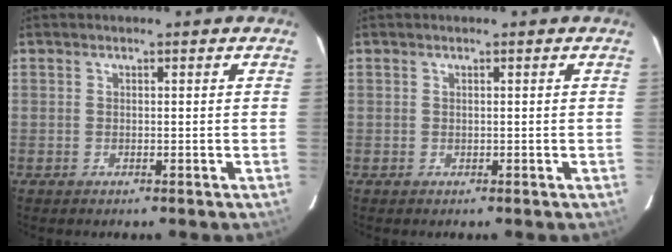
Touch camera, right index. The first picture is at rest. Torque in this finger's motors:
{"motor_torque": [-0.16, -0.13, -0.04, 0.00]}